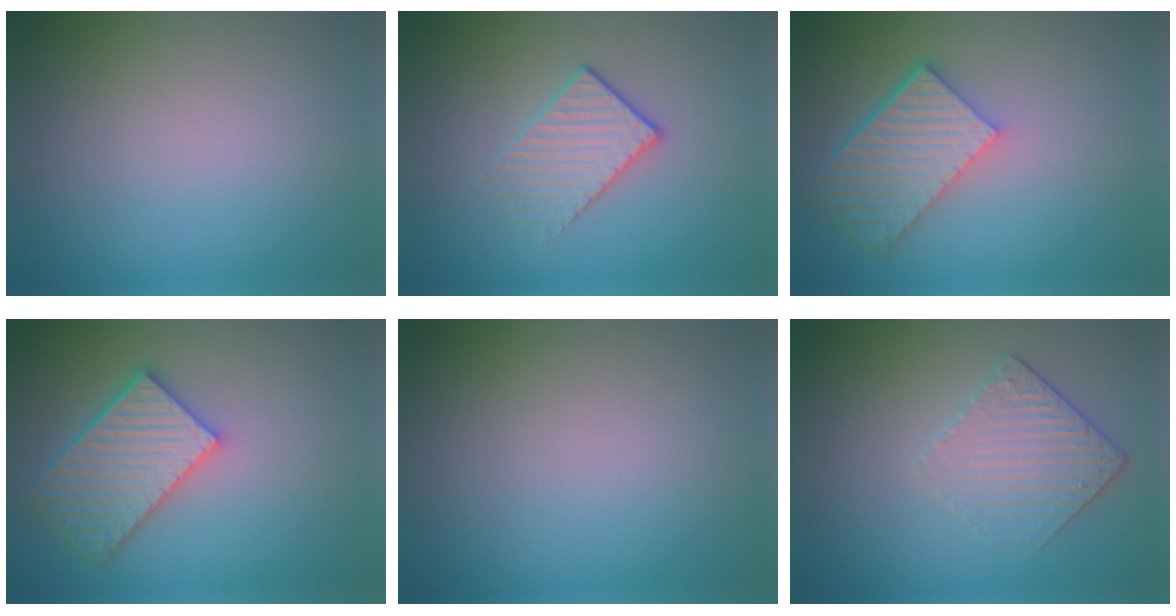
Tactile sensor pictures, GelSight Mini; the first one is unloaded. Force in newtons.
{"total": 2.2, "press": 1.9, "slide": 1.2}
{"total": 5.9, "press": 4.3, "slide": 4.0}
{"total": 5.2, "press": 4.6, "slide": 2.4}
{"total": 0.0}
{"total": 3.3, "press": 2.8, "slide": 1.8}